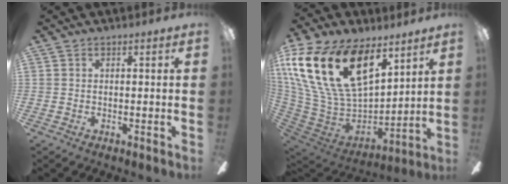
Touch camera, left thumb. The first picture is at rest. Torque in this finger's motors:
{"motor_torque": [0.28, 1.67, 2.30, -0.47, 0.84]}